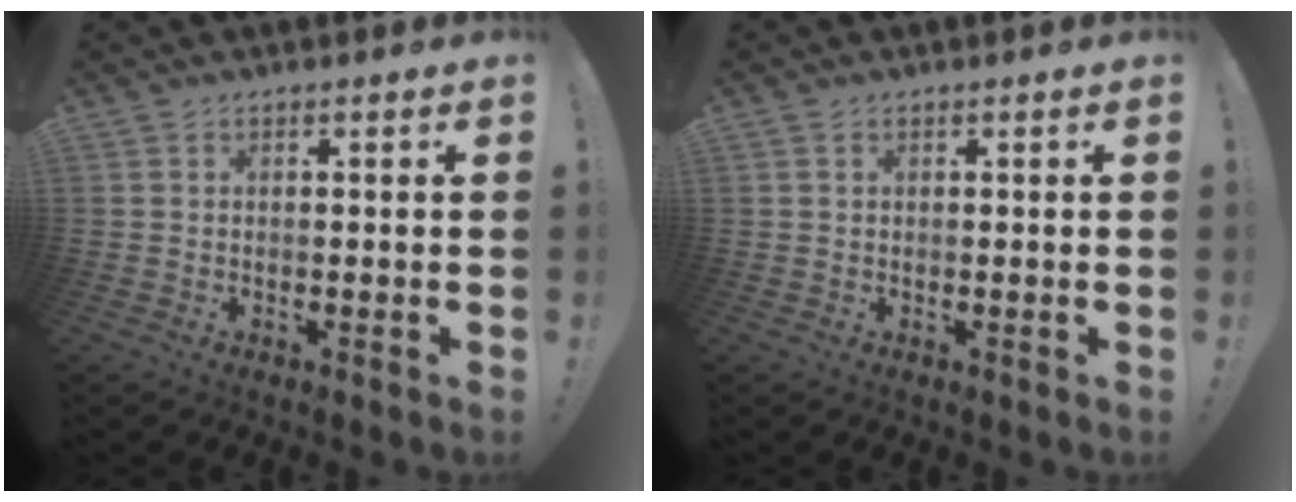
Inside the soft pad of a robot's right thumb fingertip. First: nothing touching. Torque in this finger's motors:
{"motor_torque": [0.16, 0.03, 0.15, -0.07, 0.00]}